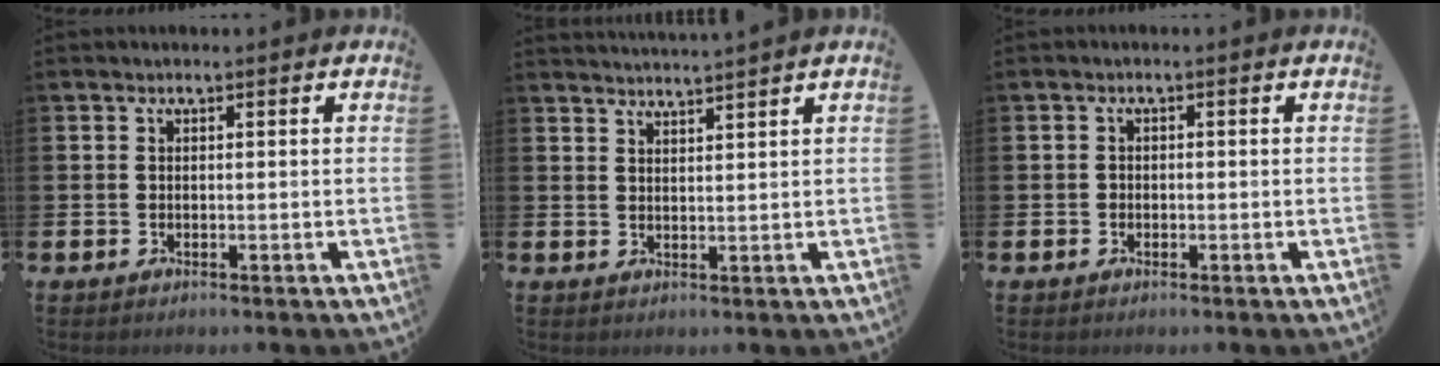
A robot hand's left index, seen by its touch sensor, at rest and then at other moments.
{"total": 2.6, "force": [2.5, -0.6, -0.3], "torque": [0.000, -0.015, 0.045]}
{"total": 0.8, "force": [-0.4, 0.7, 0.2], "torque": [-0.010, 0.005, -0.008]}